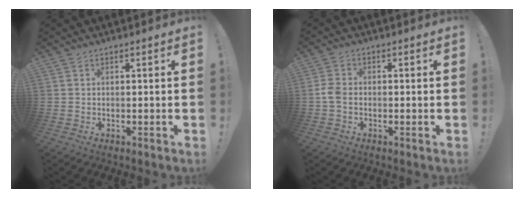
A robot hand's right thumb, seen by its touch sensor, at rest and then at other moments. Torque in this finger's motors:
{"motor_torque": [0.21, 0.43, -0.04, -0.26, 0.14]}